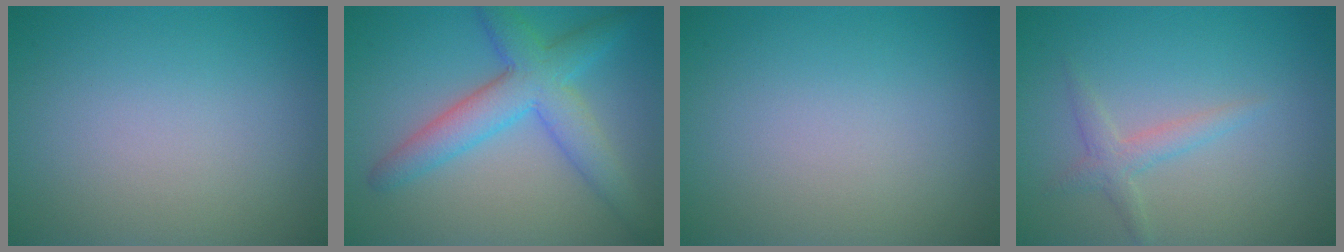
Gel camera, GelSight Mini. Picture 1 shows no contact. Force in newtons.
{"total": 5.7, "press": 5.7, "slide": 0.2}
{"total": 0.0}
{"total": 1.8, "press": 1.8, "slide": 0.1}